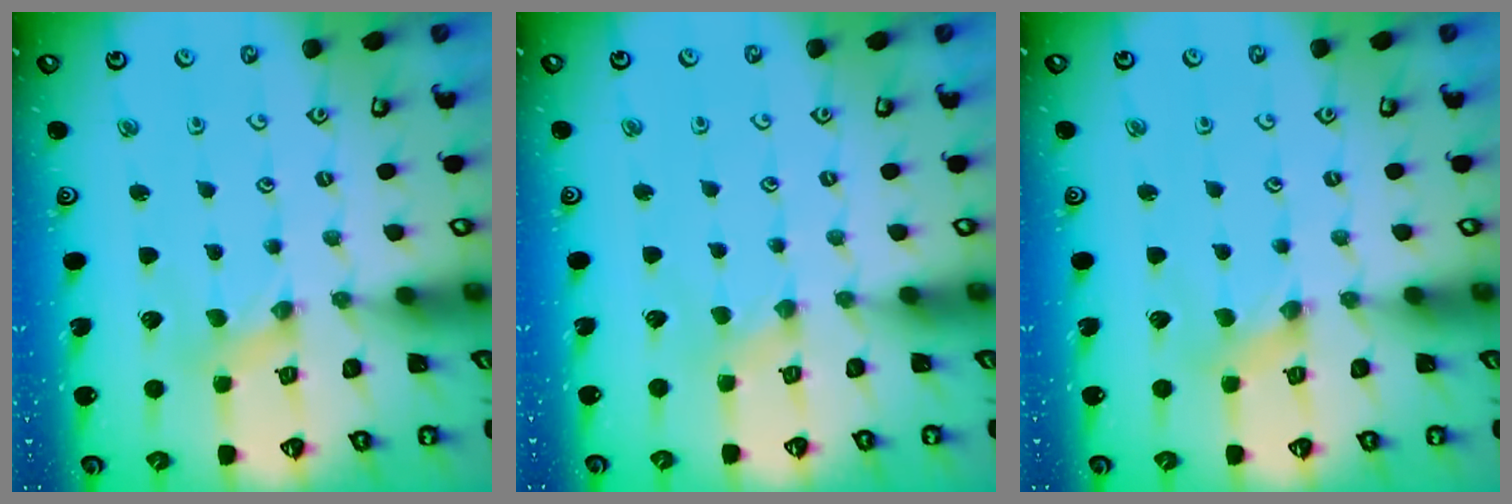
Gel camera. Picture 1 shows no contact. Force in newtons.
{"total": 1.1, "press": 1.0, "slide": 0.2}
{"total": 0.0}